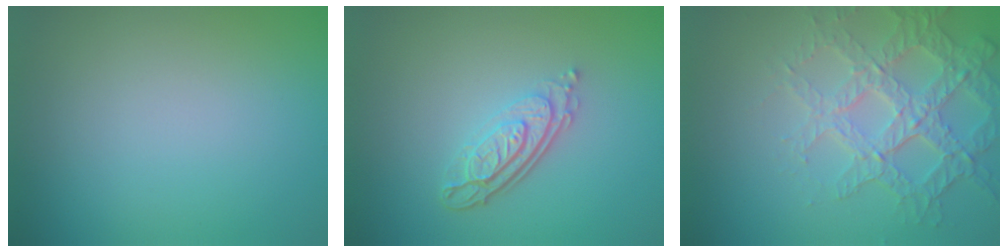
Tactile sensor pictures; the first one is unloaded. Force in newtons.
{"total": 4.0, "press": 2.8, "slide": 2.9}
{"total": 5.0, "press": 4.5, "slide": 2.3}